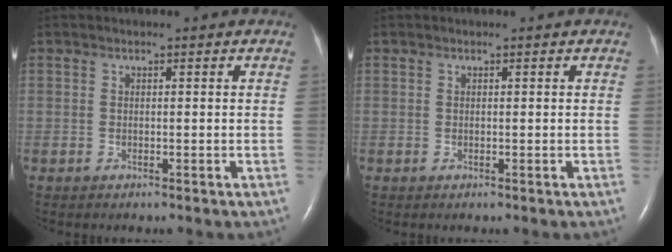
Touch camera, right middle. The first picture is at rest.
{"total": 0.0}